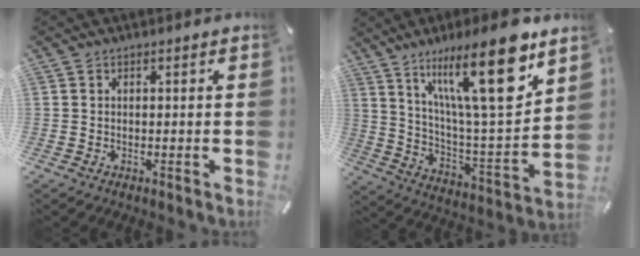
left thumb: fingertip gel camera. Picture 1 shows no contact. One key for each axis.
{"total": 22.7, "fx": 14.0, "fy": 5.5, "fz": 17.0, "tx": -0.285, "ty": -0.084, "tz": 0.217}